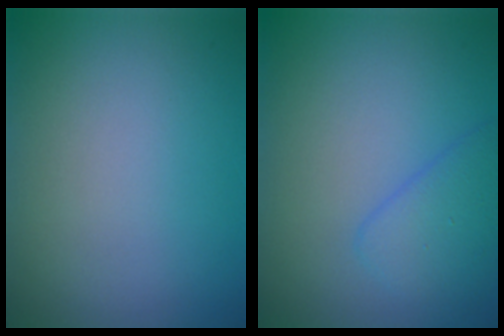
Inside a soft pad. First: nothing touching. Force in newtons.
{"total": 2.9, "press": 2.9, "slide": 0.3}